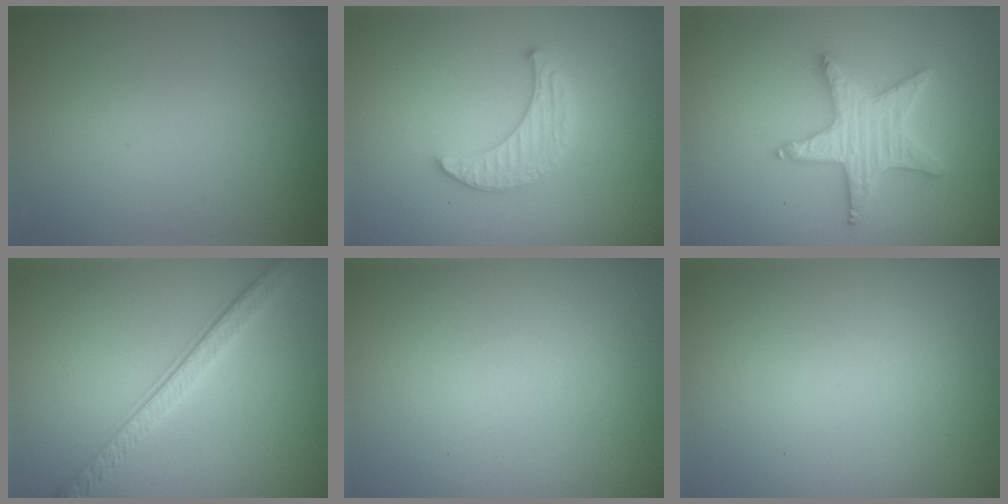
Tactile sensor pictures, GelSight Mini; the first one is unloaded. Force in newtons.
{"total": 2.9, "press": 2.9, "slide": 0.7}
{"total": 5.1, "press": 5.0, "slide": 0.9}
{"total": 3.3, "press": 2.9, "slide": 1.5}
{"total": 0.0}
{"total": 0.0}